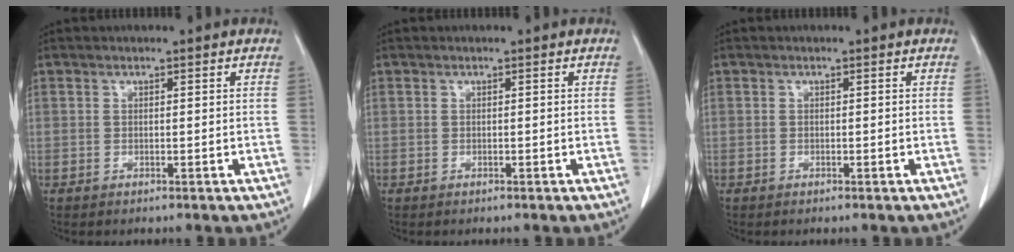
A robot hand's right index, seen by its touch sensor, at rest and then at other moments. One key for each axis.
{"total": 0.0}
{"total": 0.0}